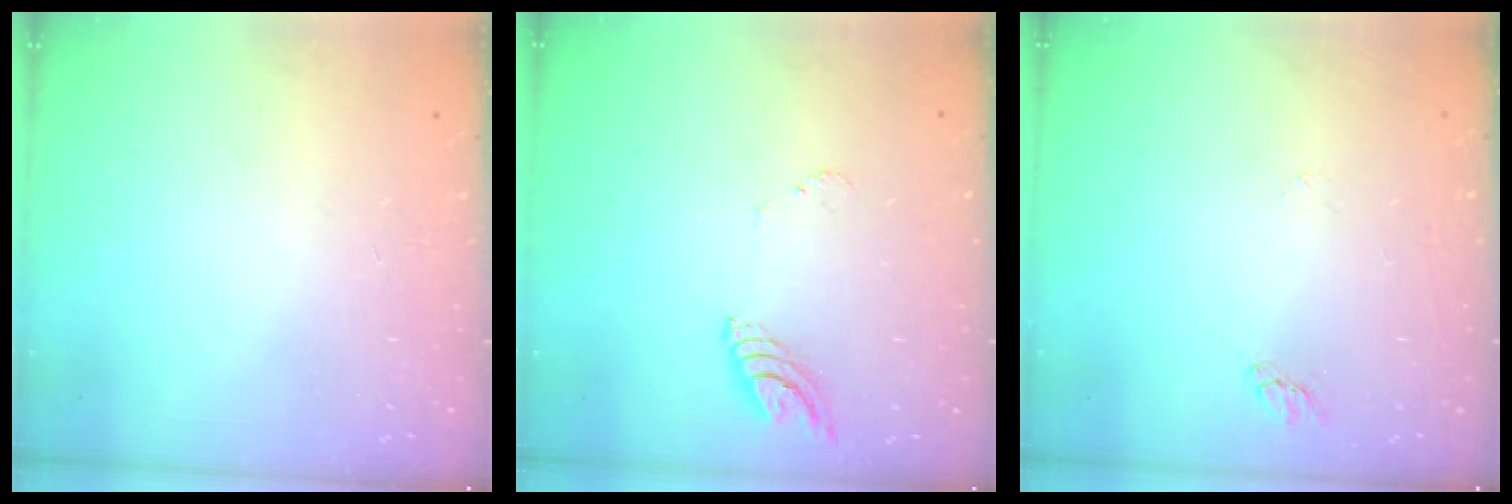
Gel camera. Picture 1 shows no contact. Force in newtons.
{"total": 7.7, "press": 7.7, "slide": 0.7}
{"total": 2.2, "press": 2.2, "slide": 0.2}